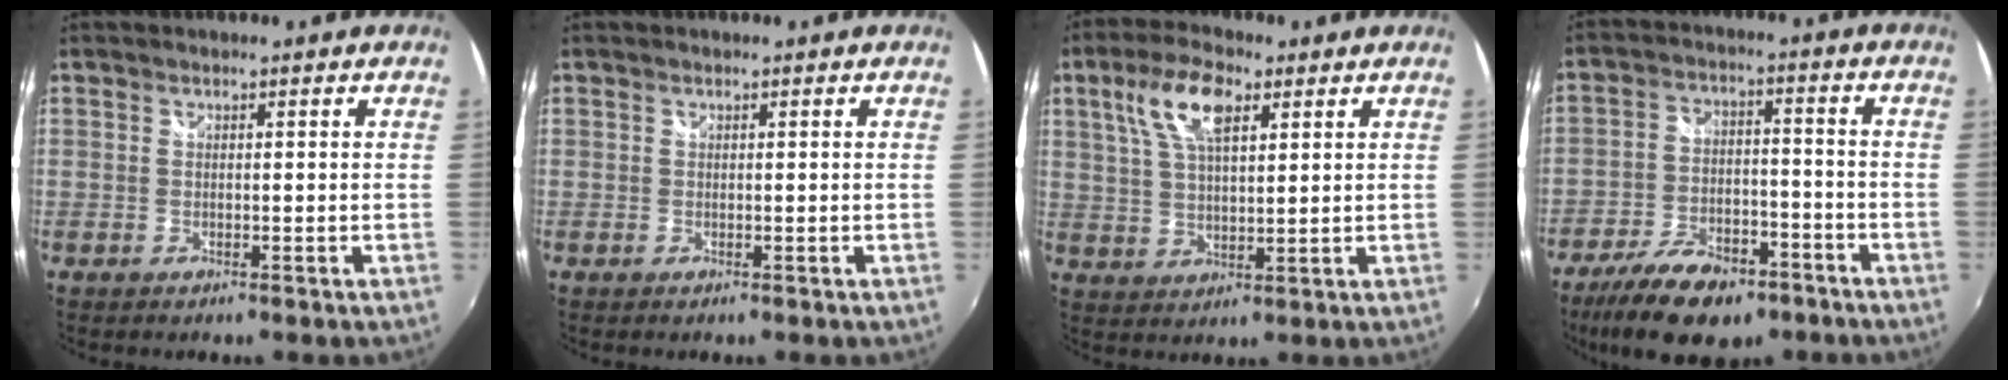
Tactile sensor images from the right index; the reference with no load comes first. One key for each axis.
{"total": 0.0}
{"total": 9.5, "fx": 4.3, "fy": 3.8, "fz": 7.5, "tx": -0.148, "ty": 0.017, "tz": 0.082}
{"total": 16.6, "fx": -11.2, "fy": 7.8, "fz": 9.4, "tx": -0.204, "ty": -0.017, "tz": -0.178}